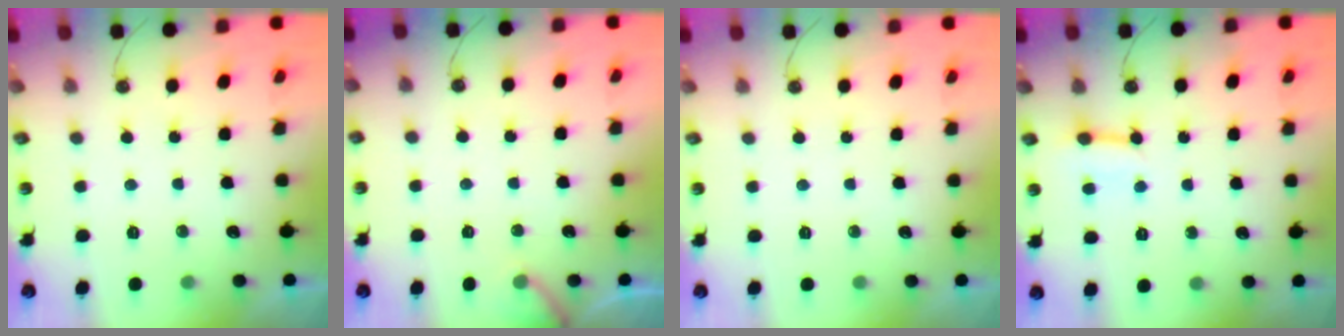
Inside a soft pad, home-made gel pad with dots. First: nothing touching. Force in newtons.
{"total": 5.8, "press": 5.8, "slide": 0.5}
{"total": 0.0}
{"total": 3.0, "press": 2.9, "slide": 0.6}